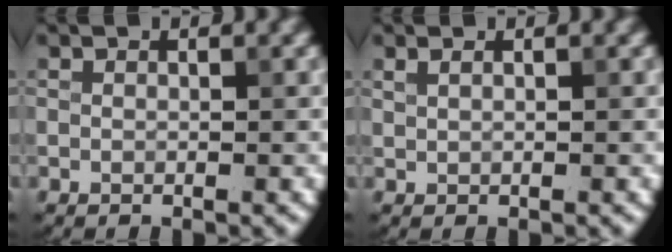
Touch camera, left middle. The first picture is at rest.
{"total": 0.7, "force": [0.5, 0.3, 0.4], "torque": [-0.011, -0.001, 0.011]}